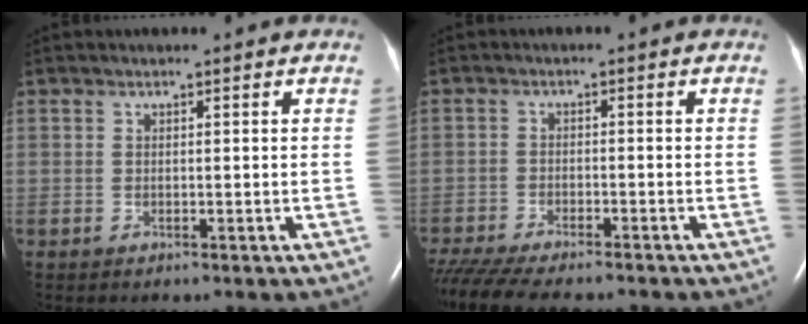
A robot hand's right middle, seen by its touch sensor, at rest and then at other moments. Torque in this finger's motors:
{"motor_torque": [1.00, -0.95, 0.14, 0.04]}